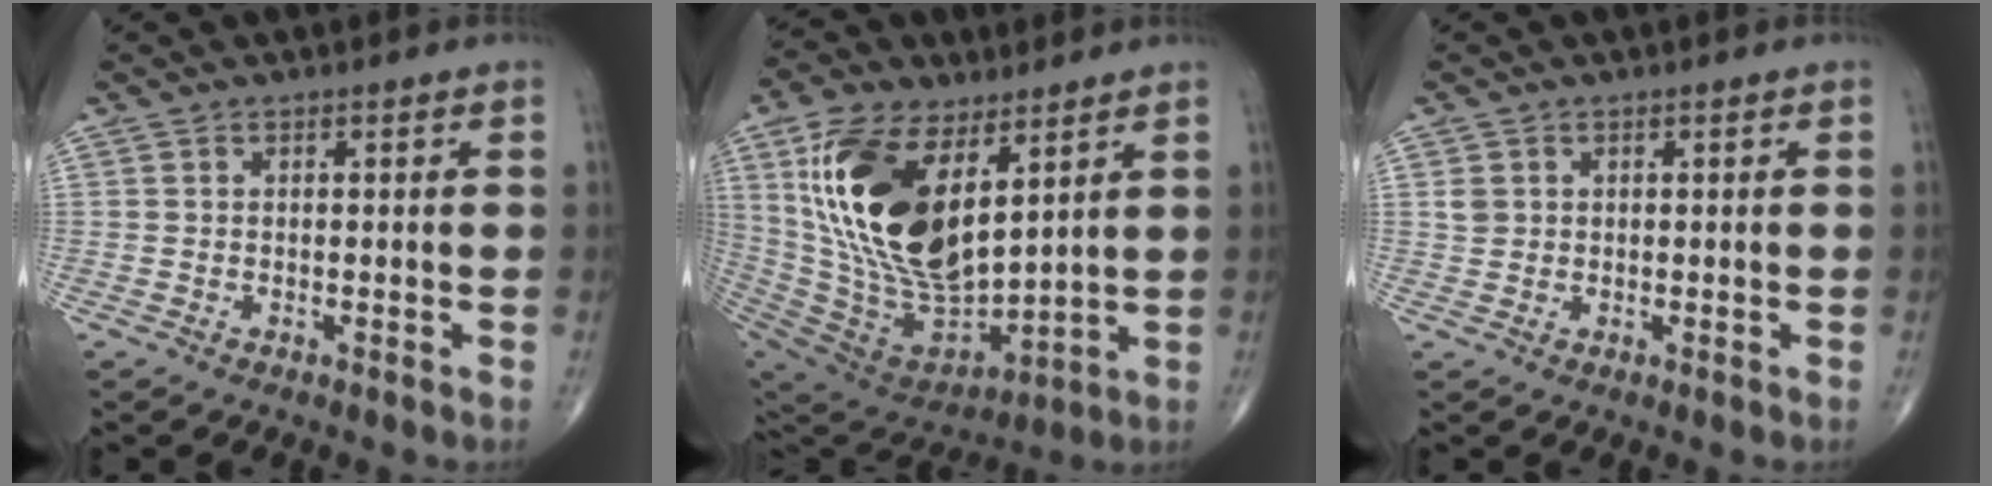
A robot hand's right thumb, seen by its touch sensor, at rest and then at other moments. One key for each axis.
{"total": 25.5, "fx": 8.6, "fy": 13.0, "fz": 20.2, "tx": -0.394, "ty": -0.041, "tz": 0.175}
{"total": 1.9, "fx": 0.6, "fy": 1.6, "fz": 0.7, "tx": -0.009, "ty": -0.001, "tz": 0.013}